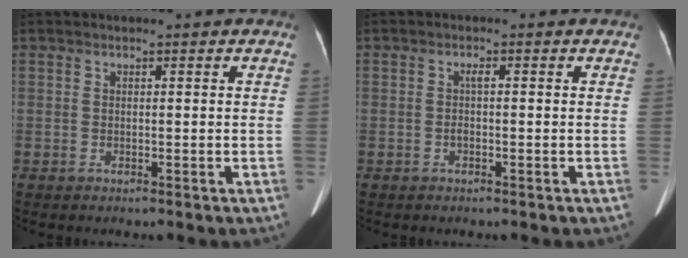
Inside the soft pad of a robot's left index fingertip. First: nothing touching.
{"total": 1.1, "force": [-0.2, 0.2, 1.1], "torque": [-0.017, 0.000, -0.003]}